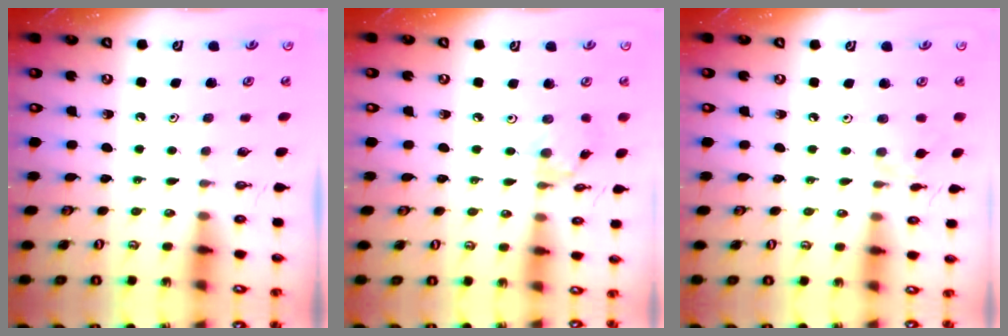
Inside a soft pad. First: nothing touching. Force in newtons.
{"total": 2.4, "press": 2.4, "slide": 0.2}
{"total": 2.1, "press": 2.1, "slide": 0.4}